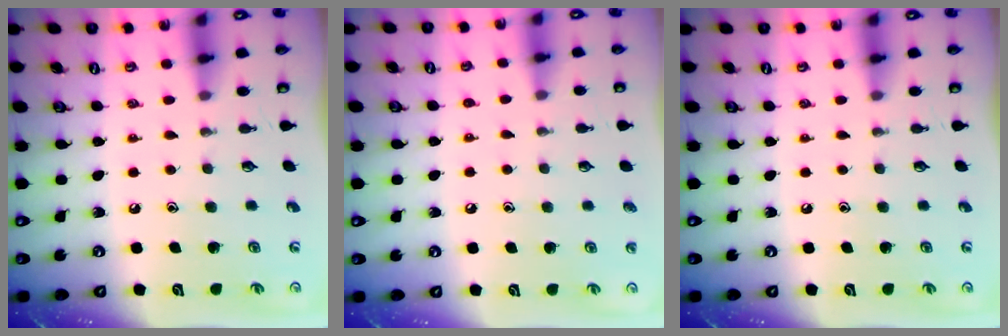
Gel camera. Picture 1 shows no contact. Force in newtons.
{"total": 4.1, "press": 4.1, "slide": 0.4}
{"total": 0.0}